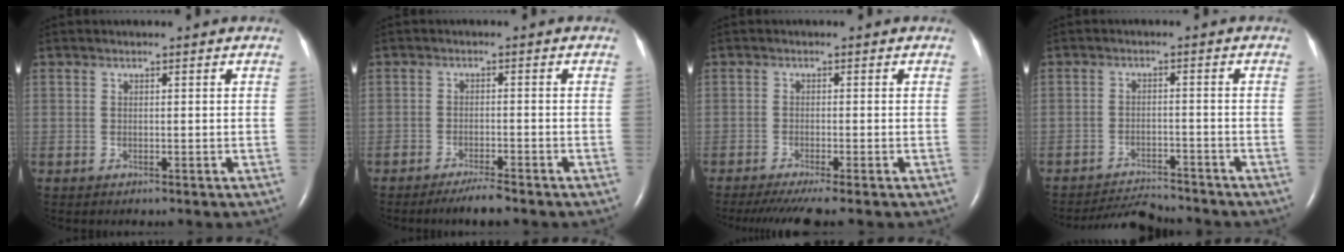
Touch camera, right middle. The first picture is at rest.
{"total": 3.5, "force": [-2.9, 0.2, 1.8], "torque": [-0.037, -0.007, -0.052]}
{"total": 6.2, "force": [-5.1, -0.3, 3.6], "torque": [-0.052, -0.017, -0.082]}
{"total": 5.9, "force": [-5.9, 0.3, 0.3], "torque": [-0.007, -0.009, -0.099]}